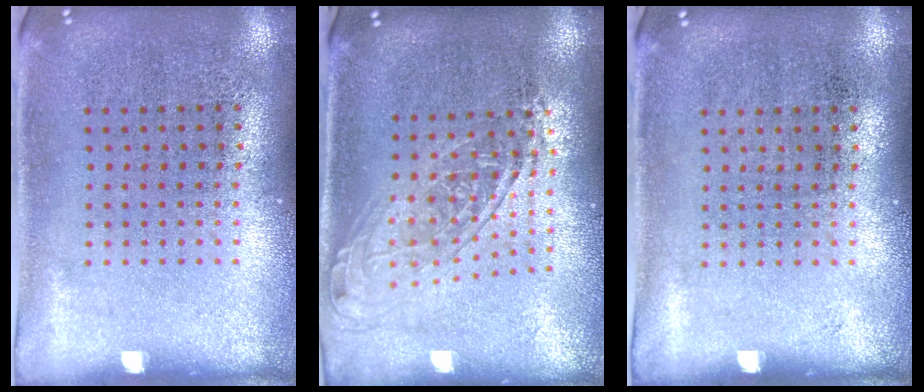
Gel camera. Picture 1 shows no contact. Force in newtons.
{"total": 1.7, "press": 1.4, "slide": 1.0}
{"total": 0.0}